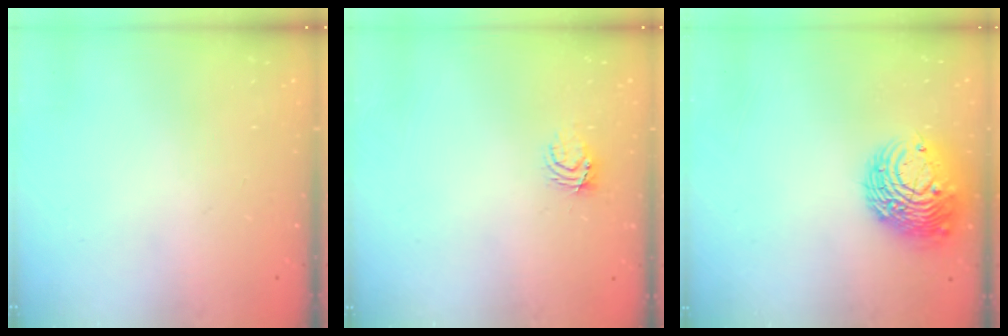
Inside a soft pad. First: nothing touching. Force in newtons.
{"total": 3.9, "press": 3.9, "slide": 0.4}
{"total": 11.0, "press": 10.9, "slide": 1.6}